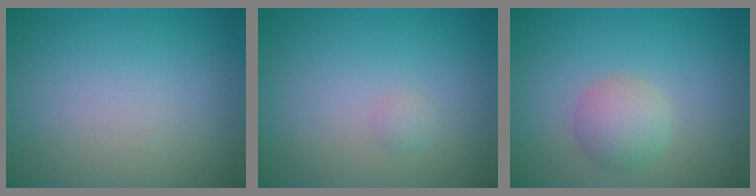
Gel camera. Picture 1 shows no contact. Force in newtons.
{"total": 0.7, "press": 0.7, "slide": 0.0}
{"total": 2.9, "press": 2.9, "slide": 0.0}